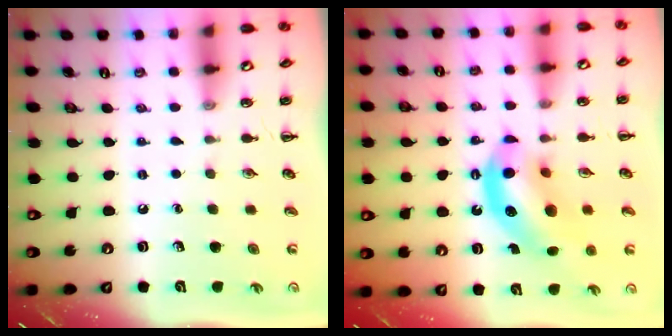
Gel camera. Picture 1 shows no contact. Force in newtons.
{"total": 12.9, "press": 12.5, "slide": 3.3}